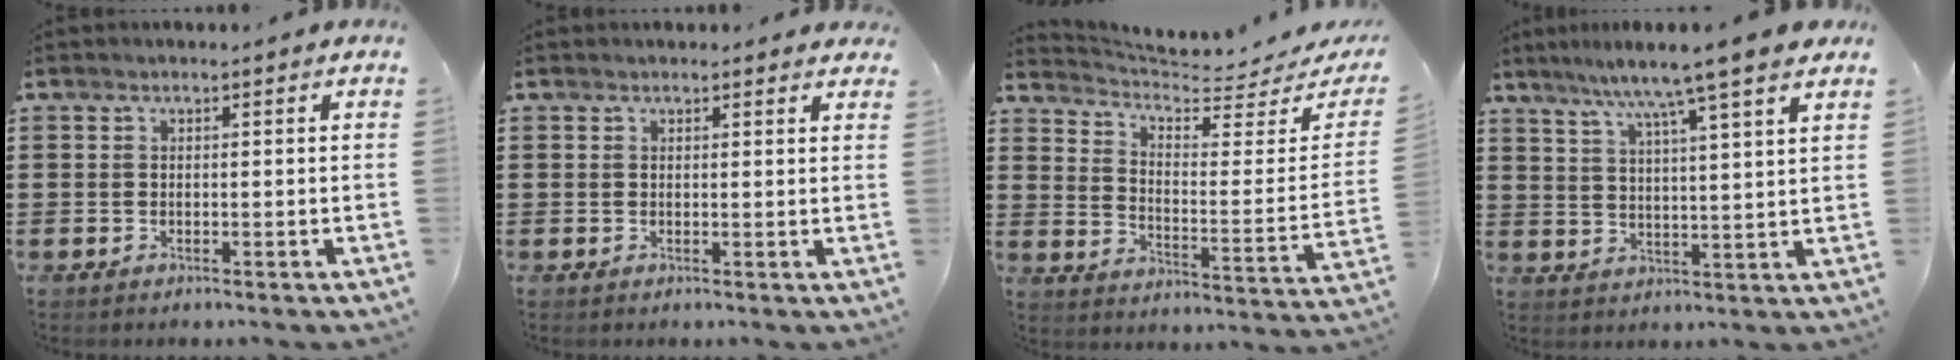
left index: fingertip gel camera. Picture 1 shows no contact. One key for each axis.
{"total": 0.9, "fx": 0.9, "fy": 0.3, "fz": 0.2, "tx": -0.005, "ty": 0.002, "tz": 0.016}
{"total": 5.3, "fx": 4.7, "fy": 0.9, "fz": 2.2, "tx": -0.062, "ty": -0.043, "tz": 0.079}
{"total": 7.4, "fx": 6.0, "fy": -1.0, "fz": 4.2, "tx": -0.101, "ty": -0.027, "tz": 0.099}